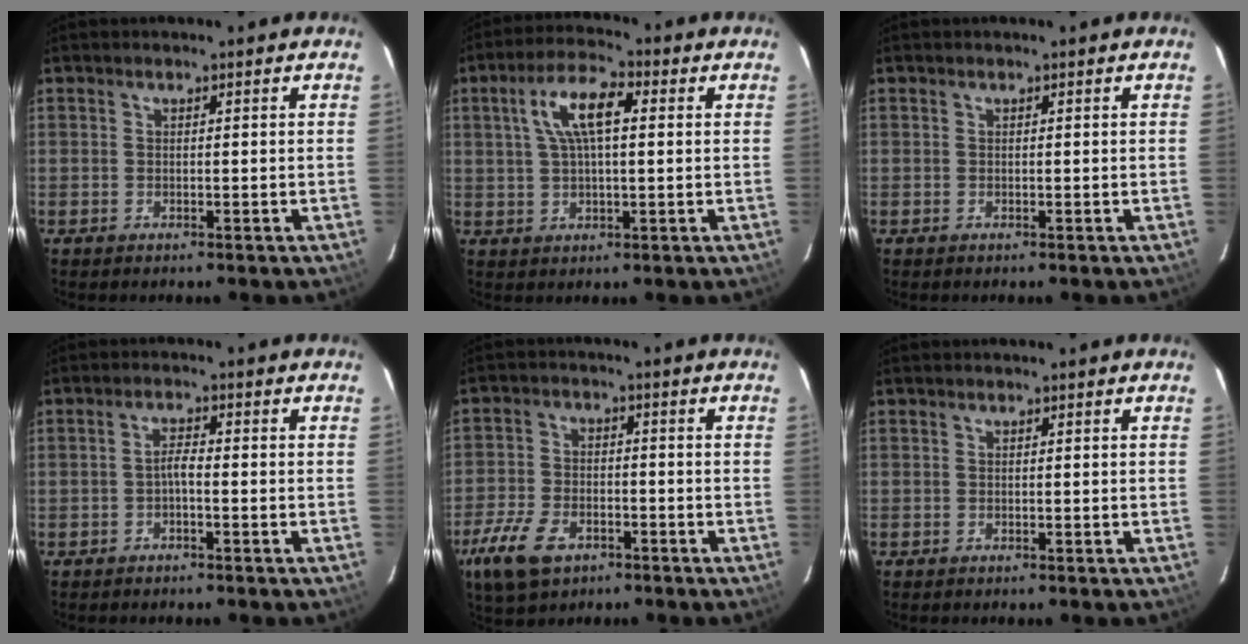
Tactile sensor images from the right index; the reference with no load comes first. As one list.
[{"total": 8.9, "force": [2.3, 3.2, 8.0], "torque": [-0.152, 0.020, 0.042]}, {"total": 0.0}, {"total": 1.8, "force": [-0.9, 0.3, 1.6], "torque": [-0.031, 0.007, -0.018]}, {"total": 11.2, "force": [-6.4, 6.5, 6.4], "torque": [-0.167, -0.009, -0.120]}, {"total": 0.0}]